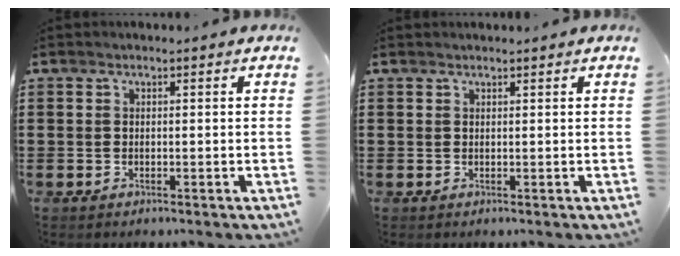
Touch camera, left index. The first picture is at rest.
{"total": 0.6, "force": [0.6, 0.1, 0.1], "torque": [-0.004, -0.001, 0.011]}